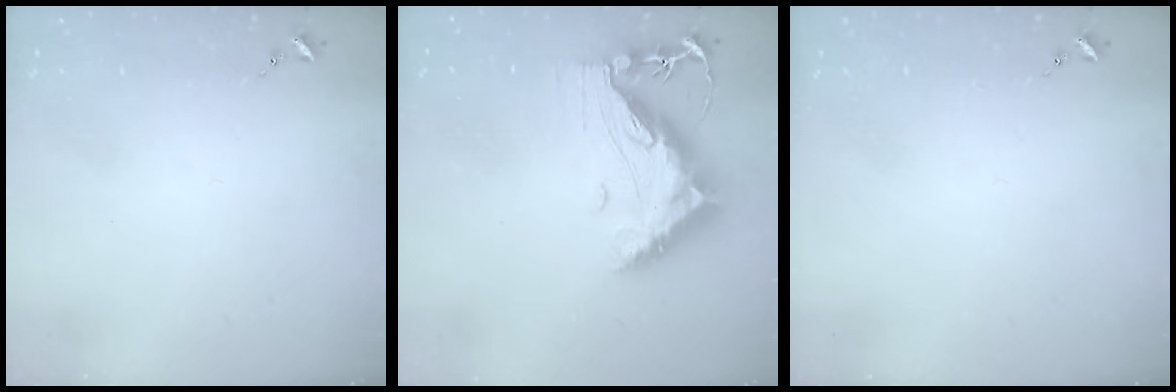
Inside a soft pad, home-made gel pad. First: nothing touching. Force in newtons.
{"total": 13.5, "press": 13.4, "slide": 1.3}
{"total": 0.0}